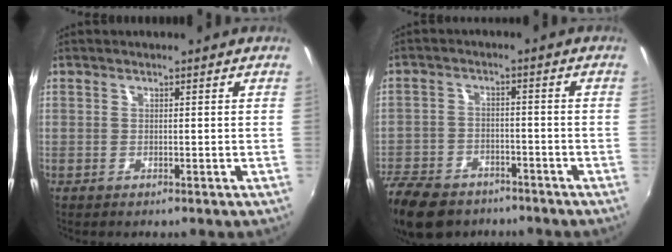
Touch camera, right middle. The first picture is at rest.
{"total": 15.4, "force": [-11.1, 8.6, 6.4], "torque": [-0.182, -0.015, -0.188]}